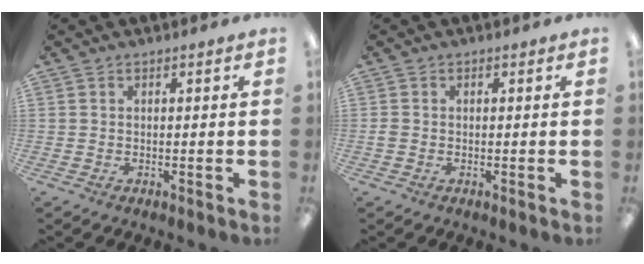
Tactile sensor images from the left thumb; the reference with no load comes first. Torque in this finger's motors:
{"motor_torque": [-0.13, 0.10, 0.14, -0.20, 0.00]}